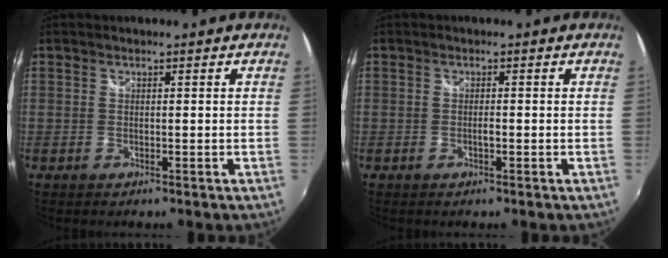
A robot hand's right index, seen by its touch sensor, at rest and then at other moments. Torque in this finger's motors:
{"motor_torque": [0.48, -0.04, 0.17, 0.04]}